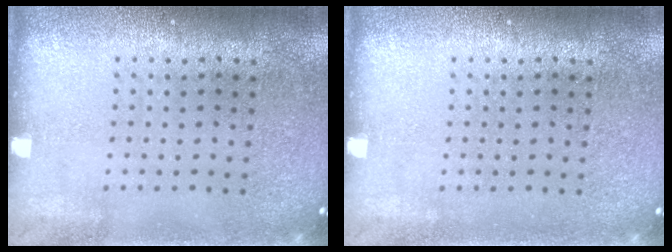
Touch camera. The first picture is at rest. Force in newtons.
{"total": 0.0}